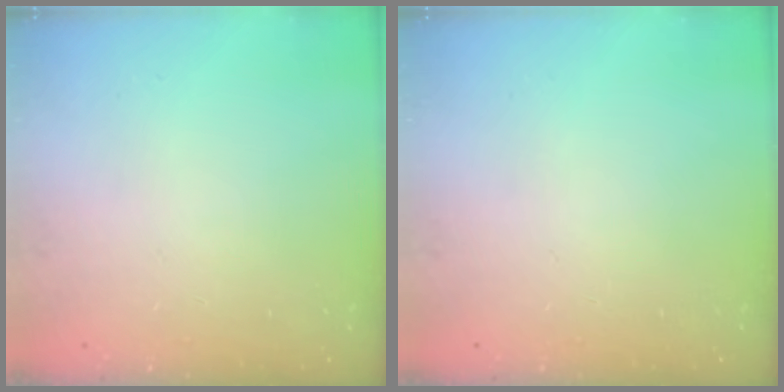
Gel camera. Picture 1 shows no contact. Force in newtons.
{"total": 0.0}